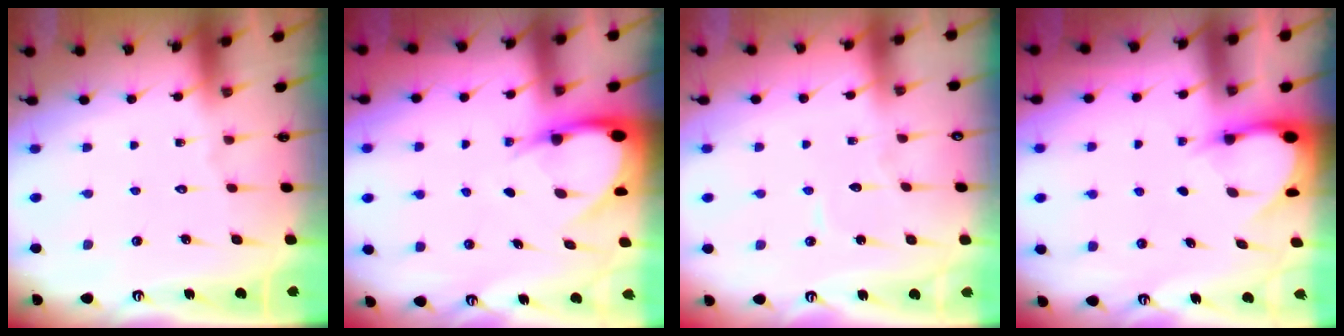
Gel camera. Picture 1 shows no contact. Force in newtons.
{"total": 5.6, "press": 5.6, "slide": 0.5}
{"total": 3.9, "press": 3.9, "slide": 0.3}
{"total": 3.1, "press": 3.1, "slide": 0.1}